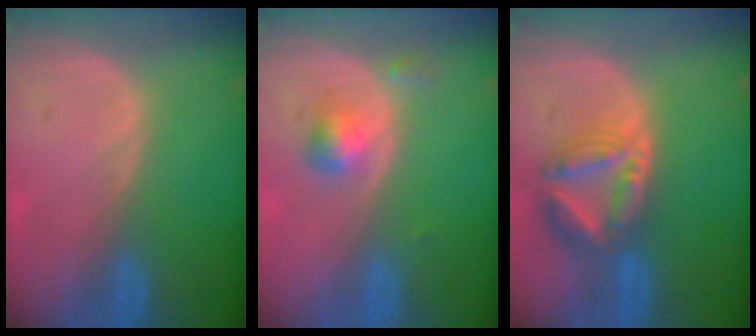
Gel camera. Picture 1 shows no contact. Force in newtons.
{"total": 3.1, "press": 3.1, "slide": 0.2}
{"total": 8.0, "press": 6.9, "slide": 4.0}